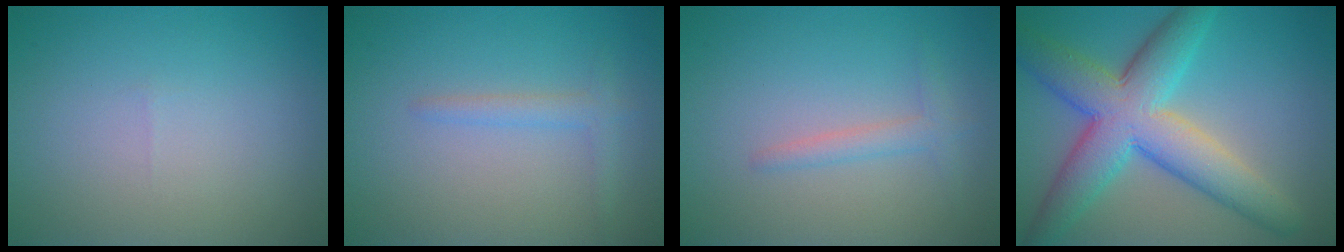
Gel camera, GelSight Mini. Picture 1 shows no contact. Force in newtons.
{"total": 1.4, "press": 1.4, "slide": 0.2}
{"total": 1.6, "press": 1.6, "slide": 0.1}
{"total": 9.2, "press": 9.2, "slide": 0.1}